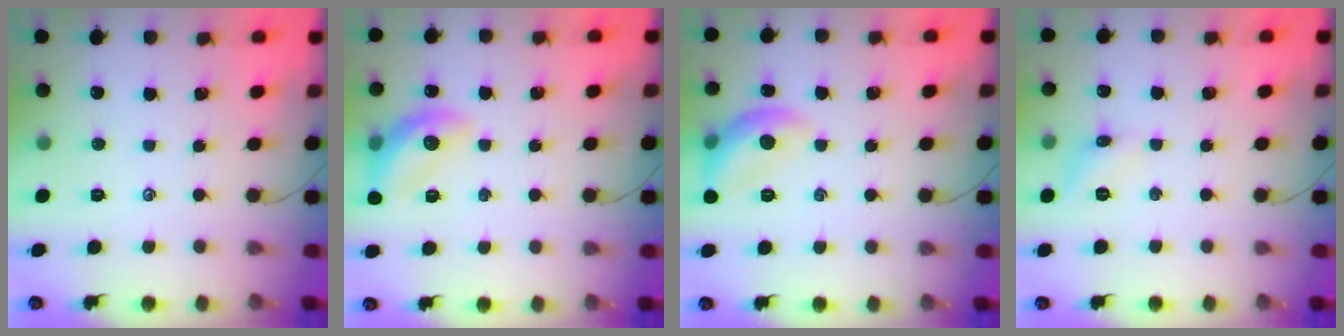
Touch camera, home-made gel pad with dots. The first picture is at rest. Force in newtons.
{"total": 11.6, "press": 11.5, "slide": 1.5}
{"total": 11.1, "press": 11.1, "slide": 0.4}
{"total": 6.7, "press": 6.5, "slide": 1.6}